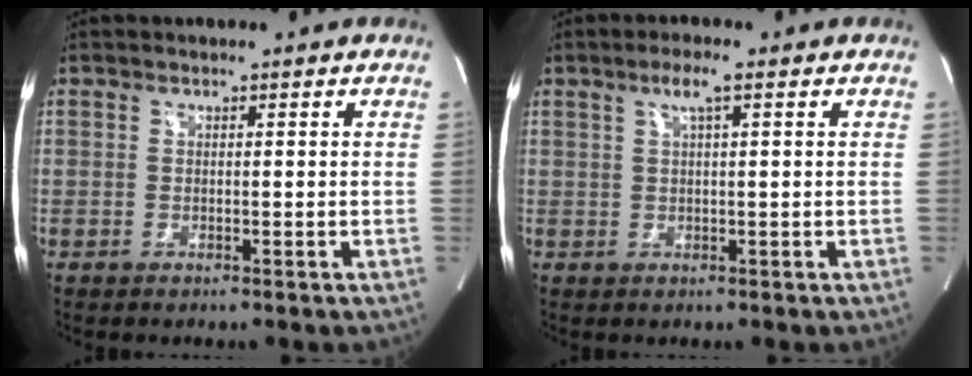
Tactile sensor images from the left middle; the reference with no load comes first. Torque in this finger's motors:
{"motor_torque": [0.43, 0.03, 0.19, 0.02]}